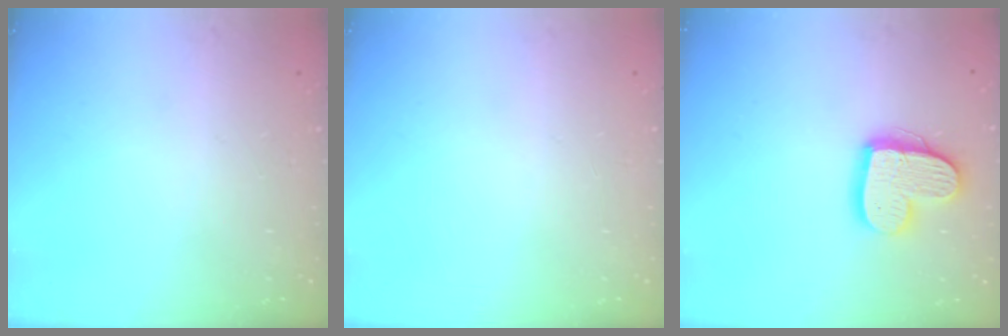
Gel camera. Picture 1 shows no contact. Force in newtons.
{"total": 0.0}
{"total": 13.9, "press": 13.9, "slide": 1.0}